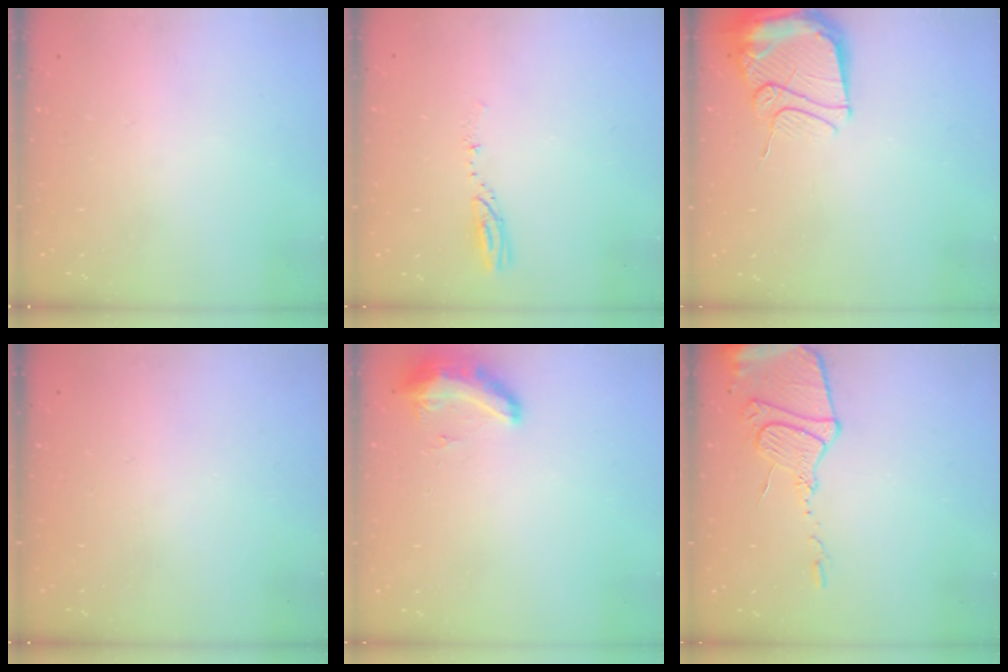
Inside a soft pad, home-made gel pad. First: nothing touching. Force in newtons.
{"total": 3.9, "press": 3.9, "slide": 0.4}
{"total": 13.3, "press": 13.2, "slide": 1.4}
{"total": 0.0}
{"total": 16.9, "press": 11.4, "slide": 12.5}
{"total": 14.1, "press": 14.0, "slide": 1.3}